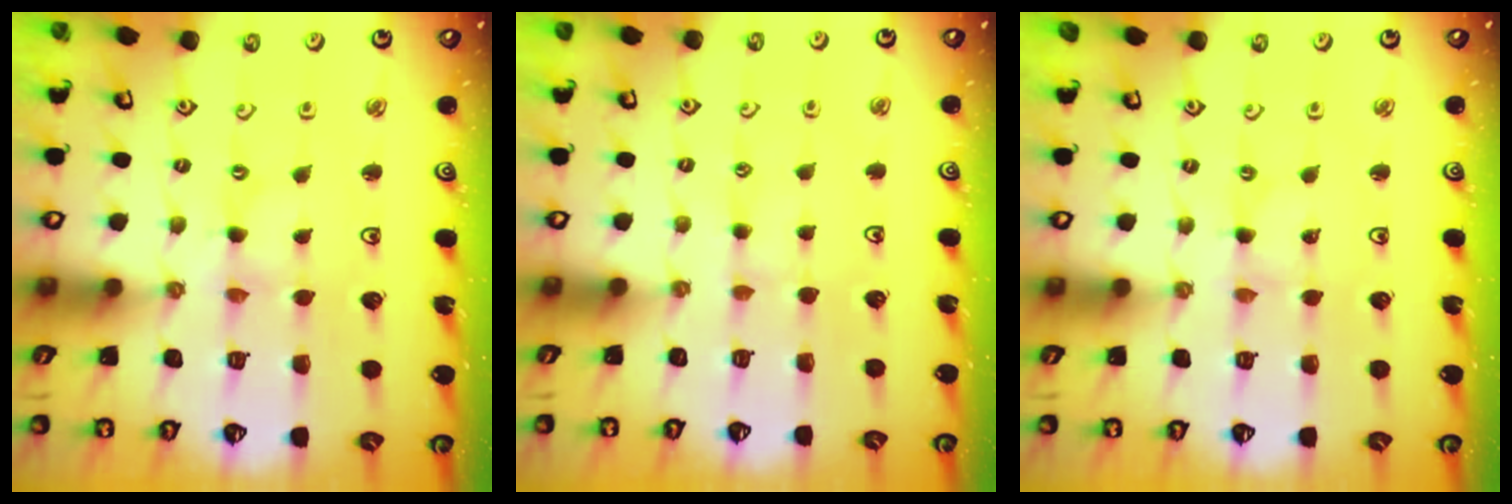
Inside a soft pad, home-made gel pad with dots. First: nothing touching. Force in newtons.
{"total": 1.8, "press": 1.7, "slide": 0.3}
{"total": 0.0}